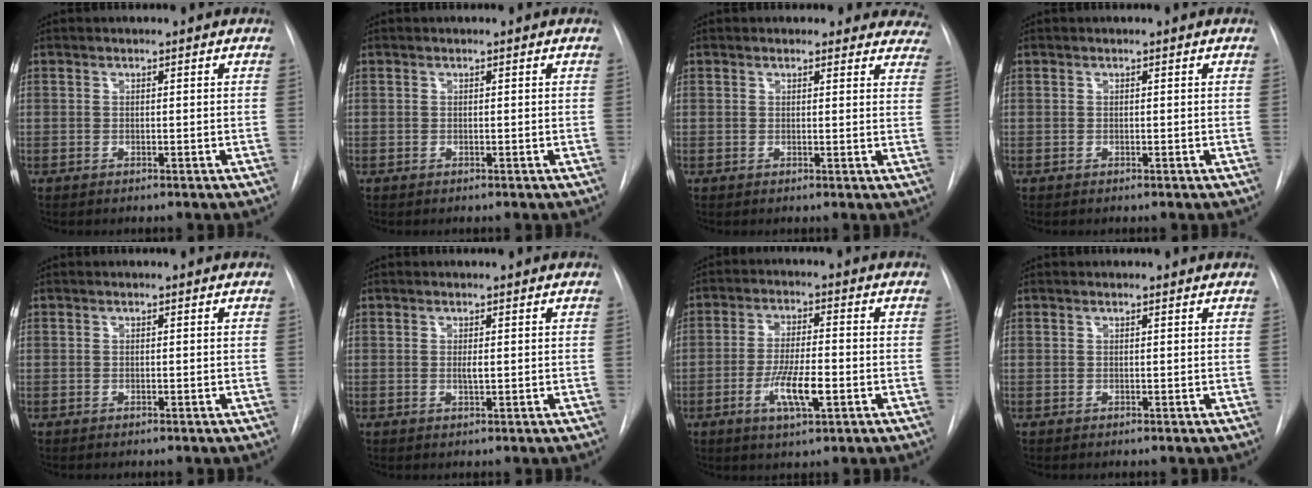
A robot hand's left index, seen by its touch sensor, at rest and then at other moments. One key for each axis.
{"total": 0.0}
{"total": 10.9, "fx": 10.2, "fy": 3.6, "fz": 1.2, "tx": 0.034, "ty": -0.026, "tz": 0.078}
{"total": 0.0}
{"total": 0.0}
{"total": 1.1, "fx": 0.4, "fy": 0.1, "fz": 1.0, "tx": -0.024, "ty": 0.000, "tz": 0.008}
{"total": 7.3, "fx": -2.4, "fy": 1.4, "fz": 6.8, "tx": -0.129, "ty": -0.008, "tz": -0.041}
{"total": 1.2, "fx": 1.2, "fy": 0.1, "fz": 0.1, "tx": -0.013, "ty": 0.005, "tz": 0.015}